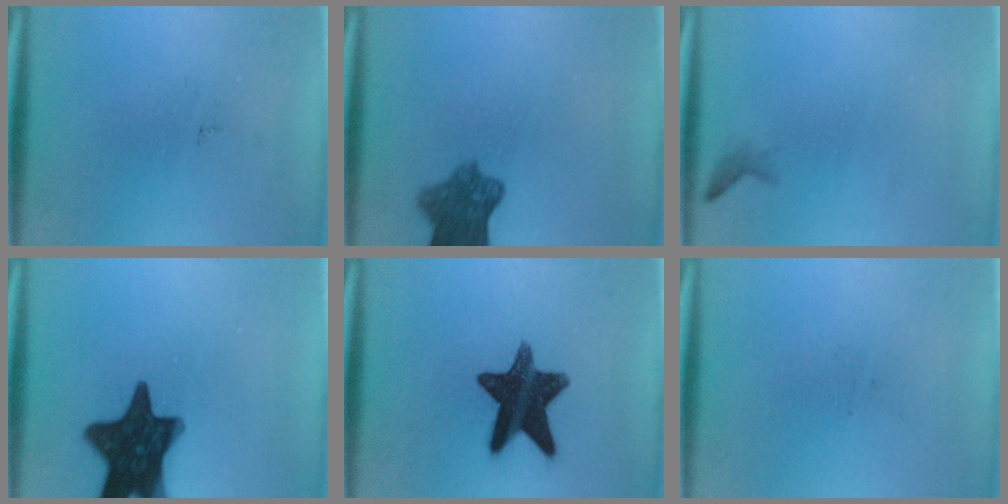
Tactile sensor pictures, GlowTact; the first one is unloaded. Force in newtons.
{"total": 7.7}
{"total": 0.7}
{"total": 16.6}
{"total": 14.2}
{"total": 0.0}